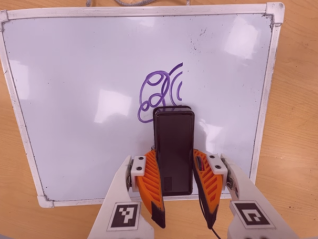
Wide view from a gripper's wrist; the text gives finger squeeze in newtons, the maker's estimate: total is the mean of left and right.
{"total": 8.1, "left": 6.6, "right": 9.6}